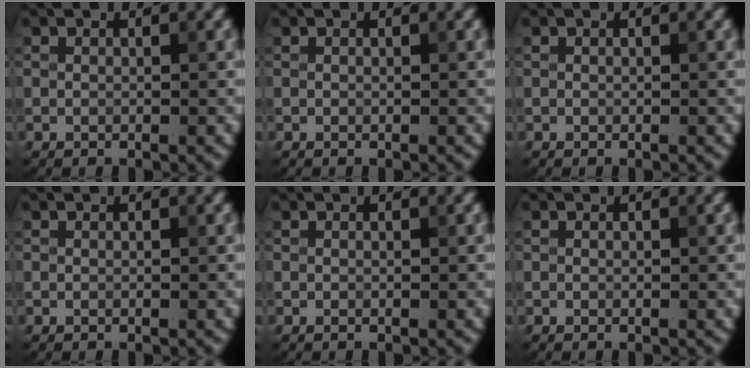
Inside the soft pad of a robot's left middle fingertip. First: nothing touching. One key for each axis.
{"total": 0.0}
{"total": 0.0}
{"total": 0.0}
{"total": 0.0}
{"total": 0.0}